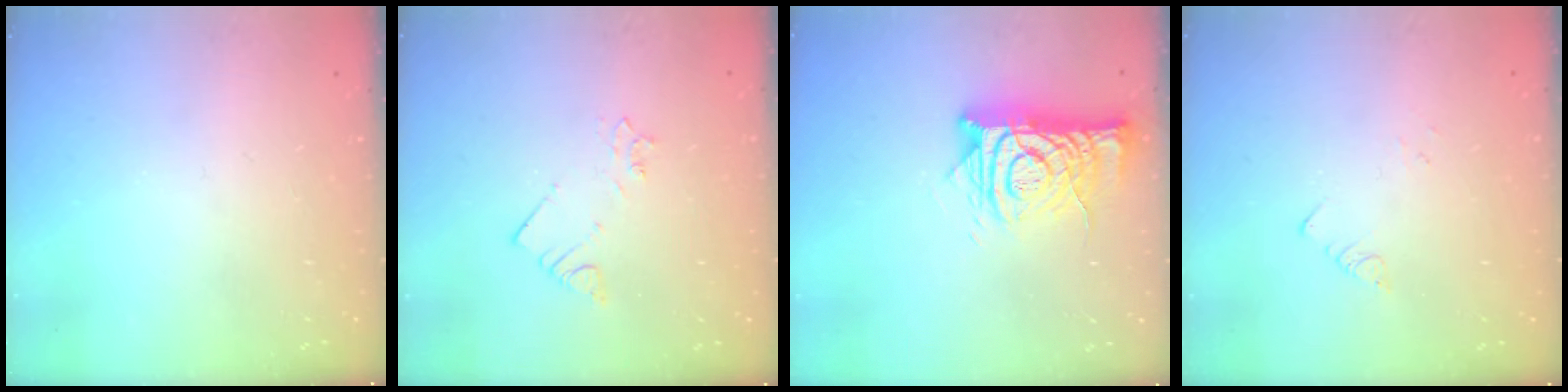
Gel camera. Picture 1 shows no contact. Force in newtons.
{"total": 2.7, "press": 2.7, "slide": 0.3}
{"total": 13.3, "press": 13.3, "slide": 1.1}
{"total": 1.3, "press": 1.2, "slide": 0.1}